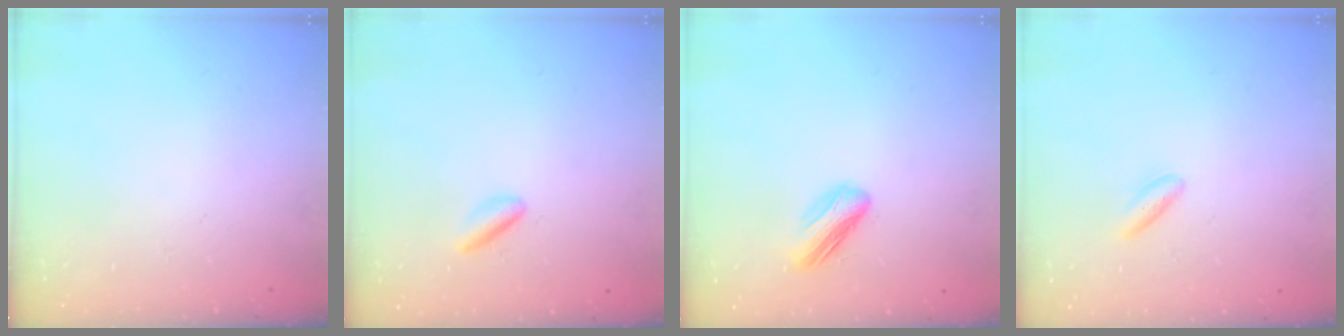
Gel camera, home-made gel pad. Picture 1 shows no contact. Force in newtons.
{"total": 2.9, "press": 2.8, "slide": 1.1}
{"total": 5.9, "press": 5.9, "slide": 0.5}
{"total": 2.5, "press": 2.2, "slide": 1.2}